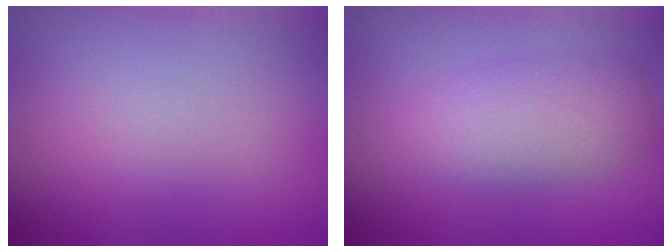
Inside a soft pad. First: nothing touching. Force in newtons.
{"total": 3.8, "press": 3.8, "slide": 0.2}